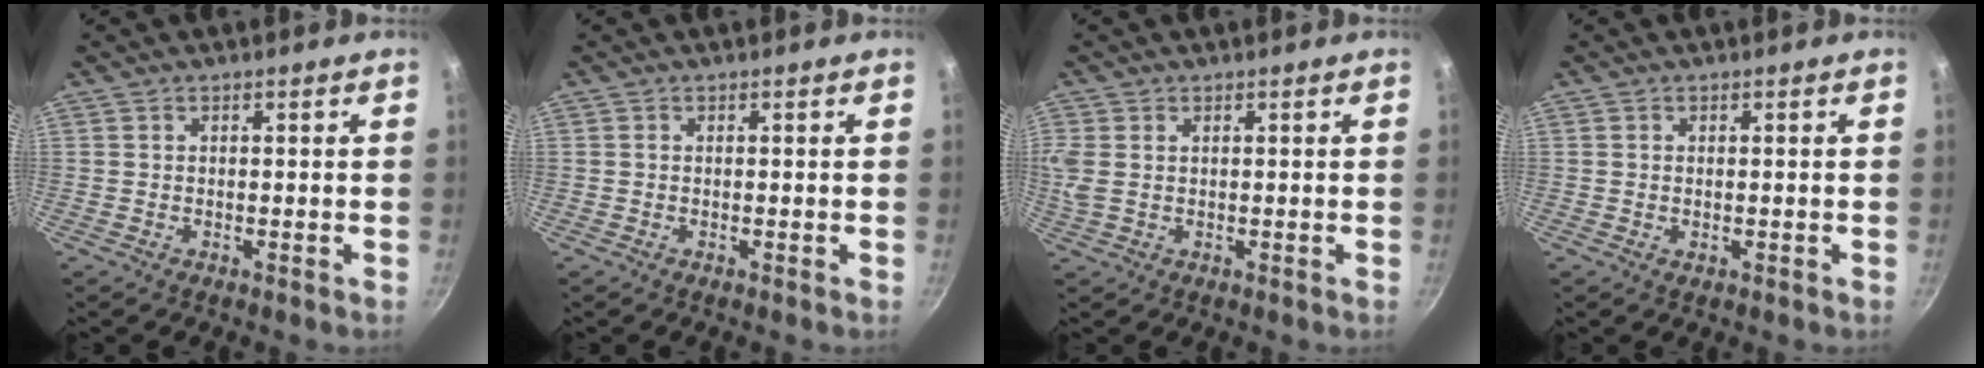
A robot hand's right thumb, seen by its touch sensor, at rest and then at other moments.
{"total": 0.0}
{"total": 4.0, "force": [0.6, 2.6, 3.0], "torque": [-0.098, 0.011, 0.017]}
{"total": 0.7, "force": [-0.1, 0.4, 0.6], "torque": [-0.012, -0.003, 0.001]}